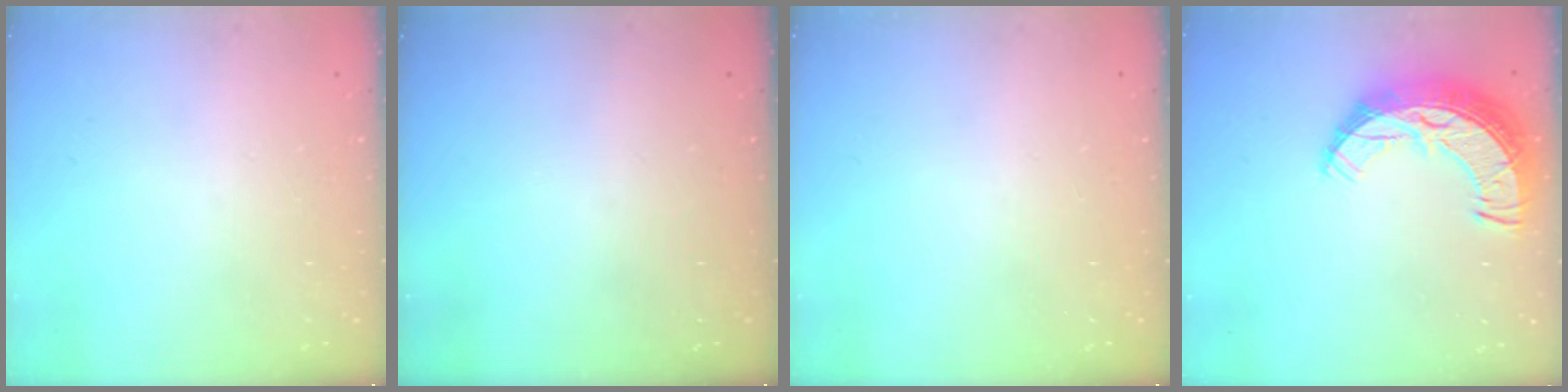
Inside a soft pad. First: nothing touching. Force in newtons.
{"total": 0.0}
{"total": 0.0}
{"total": 13.3, "press": 13.3, "slide": 0.9}